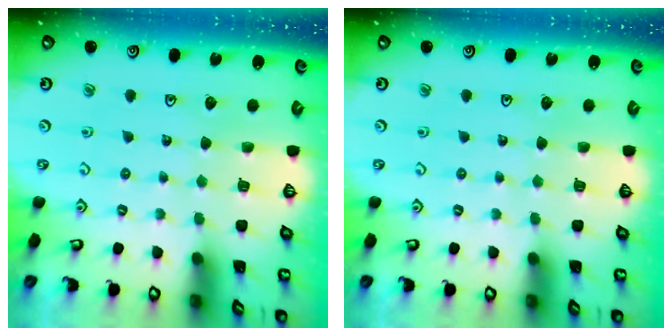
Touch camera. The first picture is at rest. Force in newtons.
{"total": 0.0}